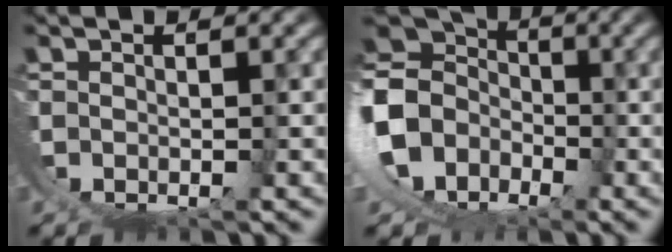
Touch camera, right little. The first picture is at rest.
{"total": 10.7, "force": [0.2, 9.1, 5.6], "torque": [-0.142, -0.019, -0.006]}